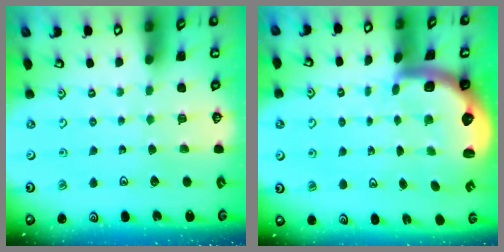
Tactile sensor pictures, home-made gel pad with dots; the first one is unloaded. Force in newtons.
{"total": 2.8, "press": 2.5, "slide": 1.4}